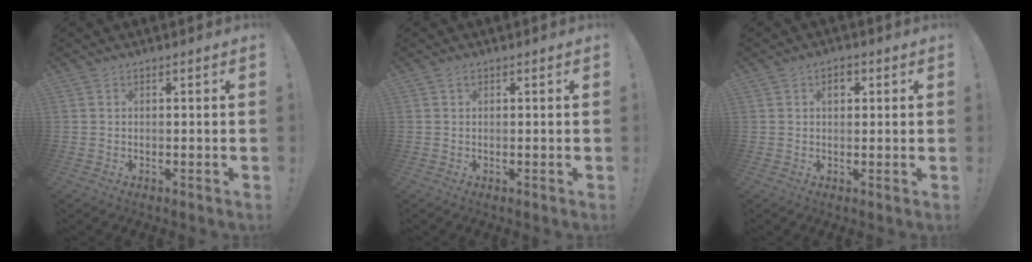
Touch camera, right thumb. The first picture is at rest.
{"total": 0.6, "force": [0.3, 0.4, 0.3], "torque": [-0.001, -0.001, 0.005]}
{"total": 3.3, "force": [1.0, 2.3, 2.2], "torque": [-0.018, -0.002, 0.010]}